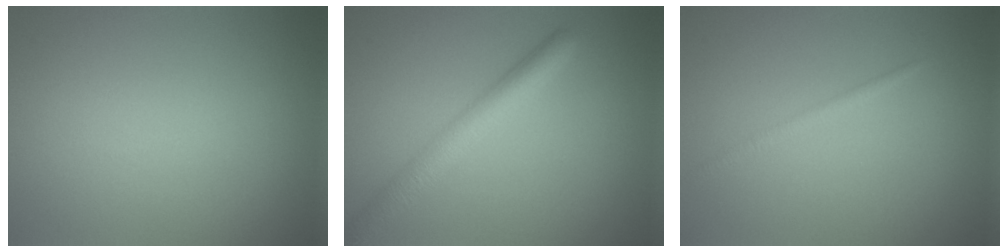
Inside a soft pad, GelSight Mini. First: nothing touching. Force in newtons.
{"total": 4.1, "press": 4.1, "slide": 0.1}
{"total": 1.0, "press": 1.0, "slide": 0.1}